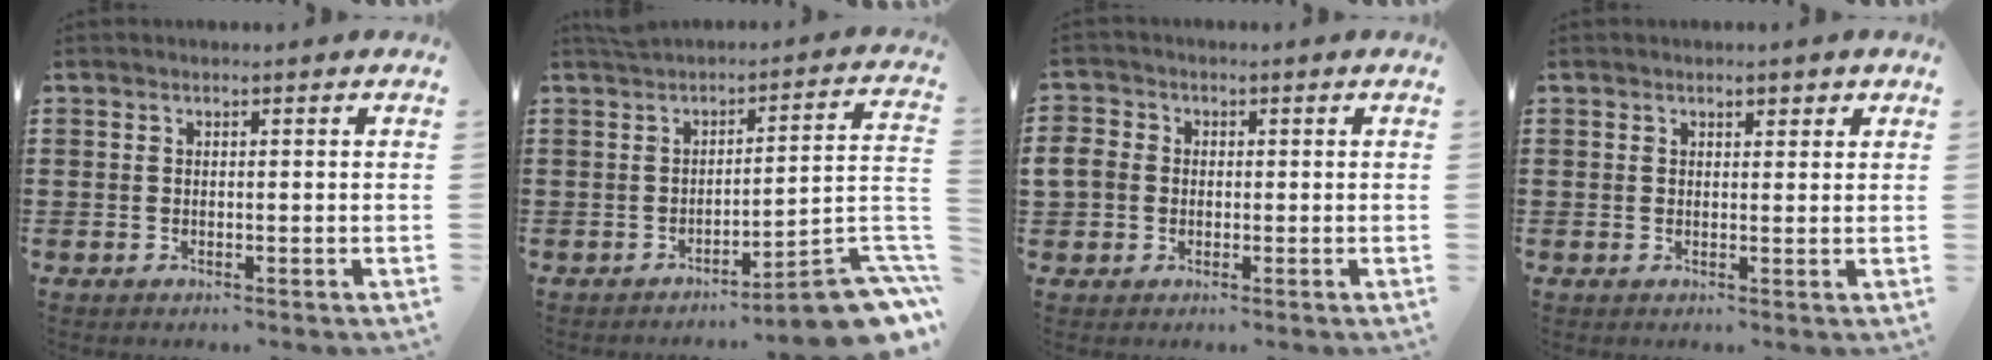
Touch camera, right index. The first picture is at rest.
{"total": 7.5, "force": [-4.5, 0.6, 6.0], "torque": [-0.085, -0.010, -0.087]}
{"total": 3.7, "force": [-0.2, 3.4, 1.6], "torque": [-0.062, 0.003, -0.014]}
{"total": 1.5, "force": [1.2, 0.8, 0.5], "torque": [-0.012, 0.005, 0.023]}